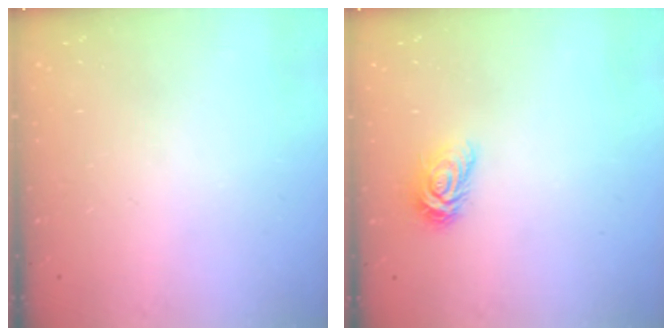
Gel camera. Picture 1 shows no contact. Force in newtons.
{"total": 5.7, "press": 5.7, "slide": 0.2}